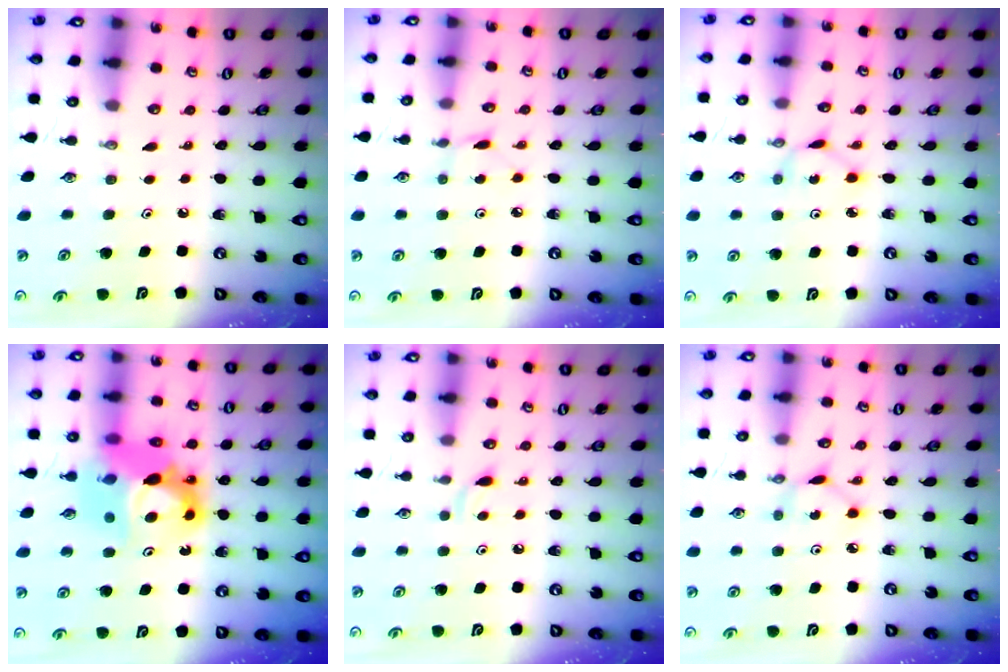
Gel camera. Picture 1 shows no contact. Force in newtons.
{"total": 1.4, "press": 1.4, "slide": 0.2}
{"total": 1.6, "press": 1.6, "slide": 0.2}
{"total": 15.9, "press": 15.7, "slide": 2.4}
{"total": 4.4, "press": 4.3, "slide": 0.6}
{"total": 2.4, "press": 2.4, "slide": 0.1}